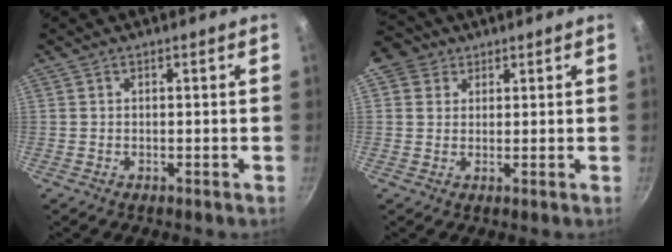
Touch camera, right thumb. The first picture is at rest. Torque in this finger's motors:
{"motor_torque": [0.15, 0.19, 0.53, -0.47, 0.15]}